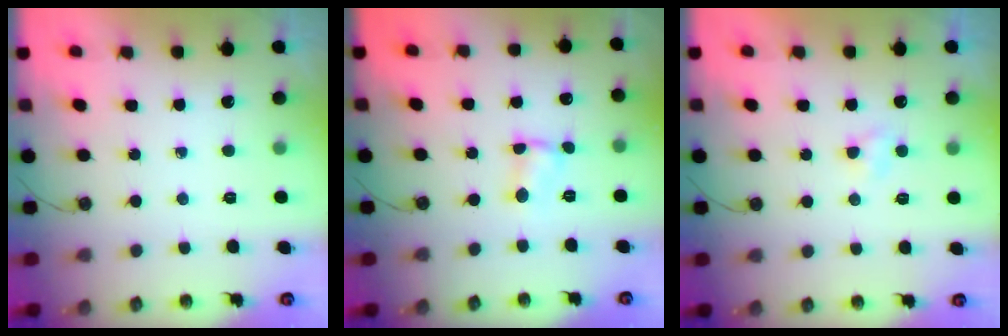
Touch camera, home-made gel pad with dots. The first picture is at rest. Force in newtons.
{"total": 2.7, "press": 2.7, "slide": 0.4}
{"total": 2.9, "press": 2.8, "slide": 0.5}